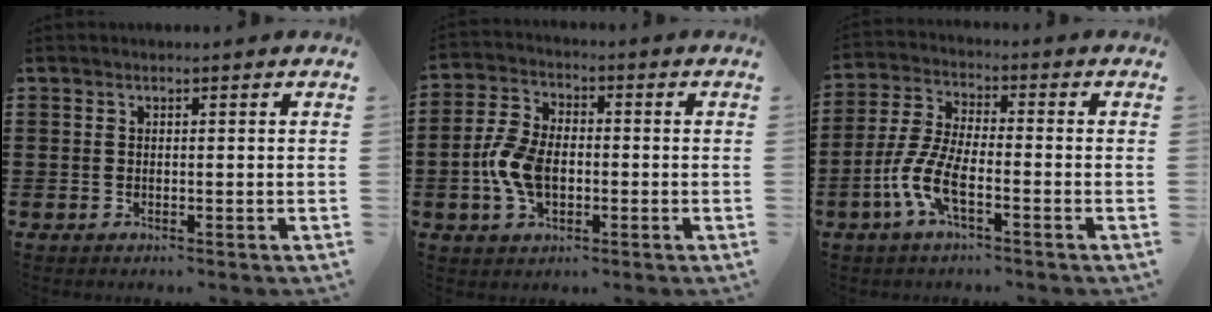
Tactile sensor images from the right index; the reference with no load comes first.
{"total": 7.5, "force": [-1.5, 4.6, 5.7], "torque": [-0.136, -0.001, -0.031]}
{"total": 7.6, "force": [-3.7, 2.2, 6.3], "torque": [-0.168, -0.020, -0.078]}